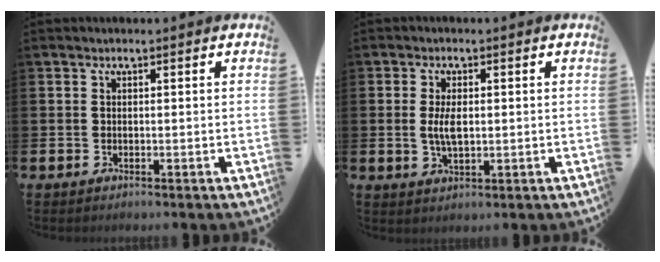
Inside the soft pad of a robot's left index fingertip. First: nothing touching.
{"total": 3.8, "force": [0.3, 1.8, 3.4], "torque": [-0.066, -0.001, -0.001]}